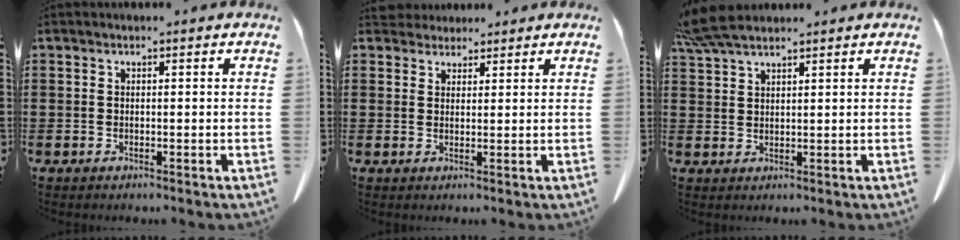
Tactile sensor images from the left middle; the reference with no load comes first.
{"total": 2.7, "force": [2.5, 1.0, 0.1], "torque": [-0.002, -0.003, 0.048]}
{"total": 5.3, "force": [4.4, 0.9, 2.8], "torque": [-0.066, -0.004, 0.084]}